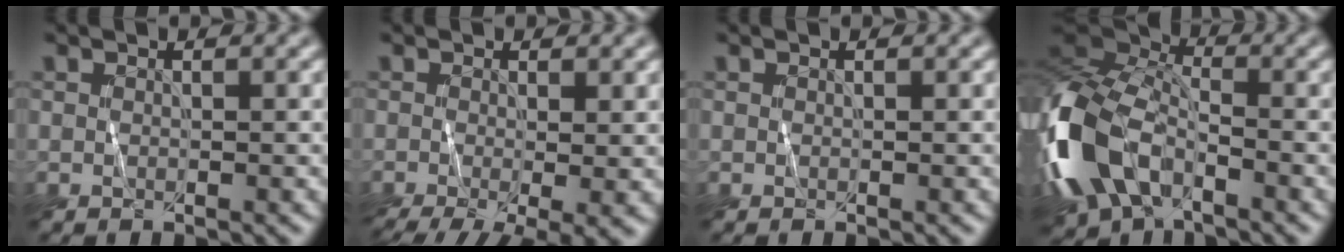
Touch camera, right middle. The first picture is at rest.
{"total": 7.1, "force": [-3.2, 2.0, 6.0], "torque": [-0.094, -0.013, -0.046]}
{"total": 0.0}
{"total": 12.8, "force": [-4.9, 7.1, 9.4], "torque": [-0.220, -0.004, -0.104]}